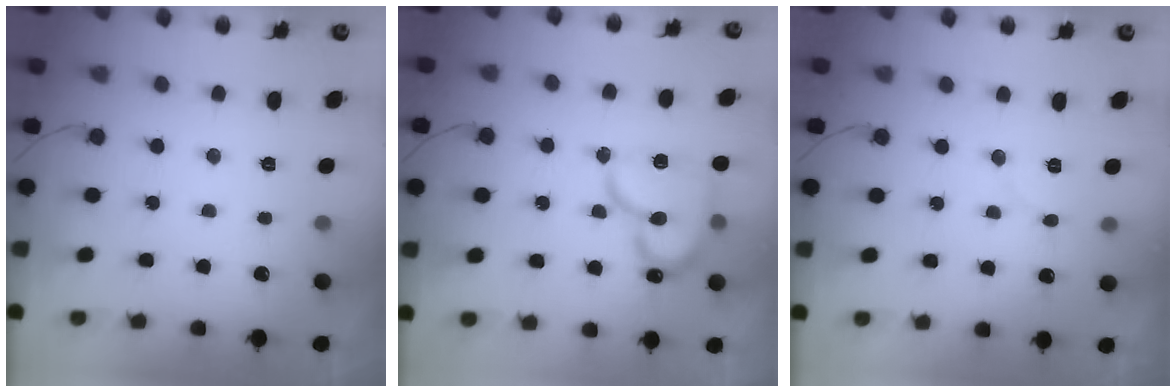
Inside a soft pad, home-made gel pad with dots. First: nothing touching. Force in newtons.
{"total": 17.9, "press": 17.8, "slide": 1.4}
{"total": 5.7, "press": 5.7, "slide": 0.5}